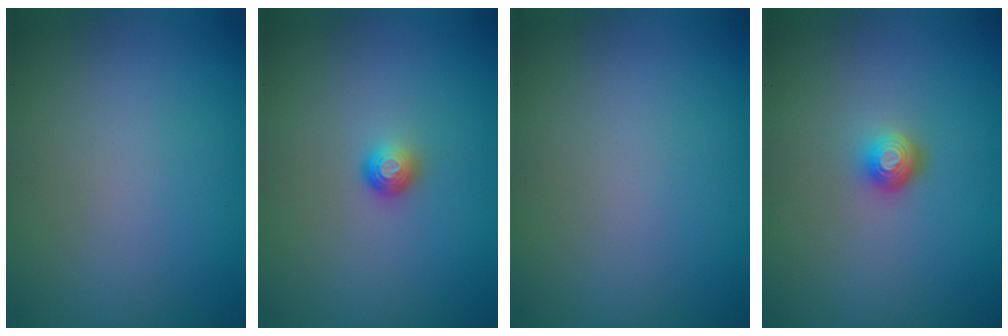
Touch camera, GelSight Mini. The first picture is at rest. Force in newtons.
{"total": 1.3, "press": 1.2, "slide": 0.7}
{"total": 0.0}
{"total": 2.2, "press": 1.4, "slide": 1.6}